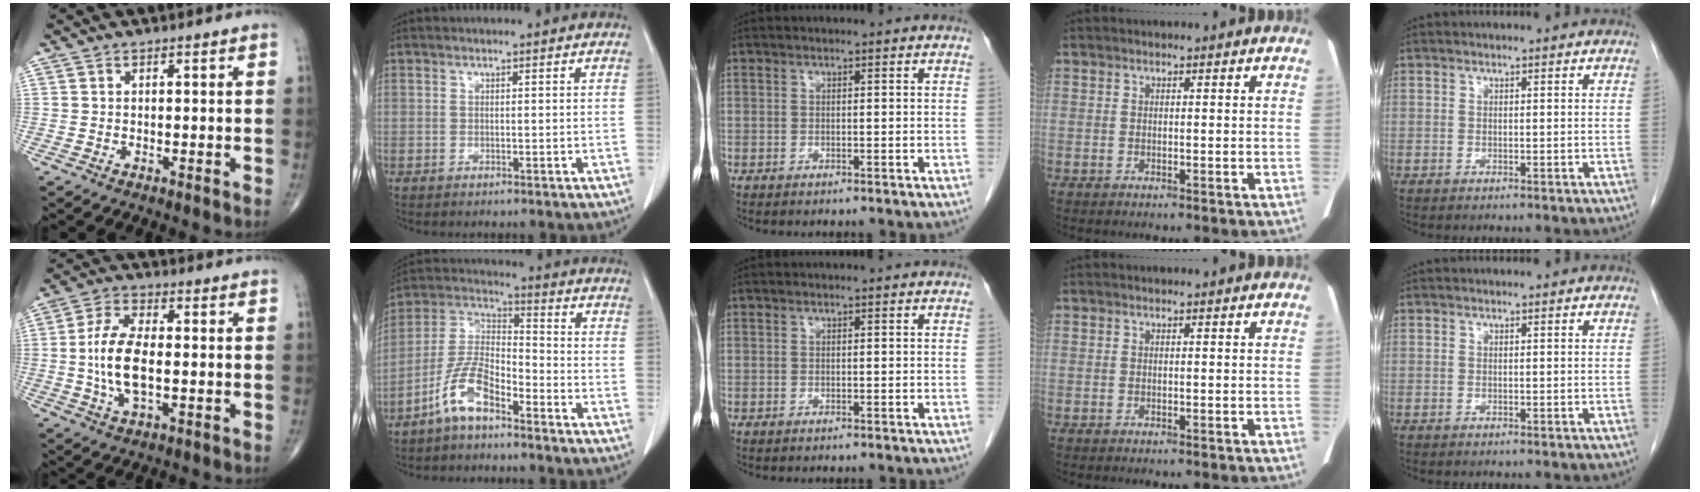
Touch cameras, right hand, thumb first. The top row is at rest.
{"thumb": {"total": 10.8, "force": [-0.7, 5.0, 9.5], "torque": [-0.195, 0.006, -0.015]}, "index": {"total": 9.1, "force": [-5.9, 2.8, 6.3], "torque": [-0.141, 0.005, -0.122]}}